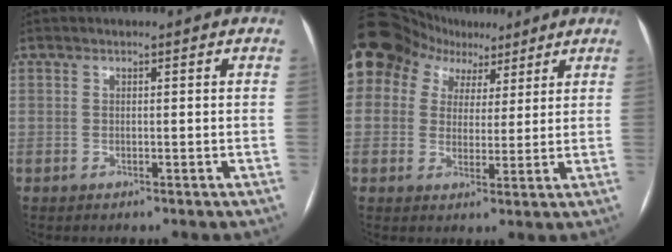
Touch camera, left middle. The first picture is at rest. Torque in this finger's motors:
{"motor_torque": [1.43, -0.71, 1.06, 0.21]}